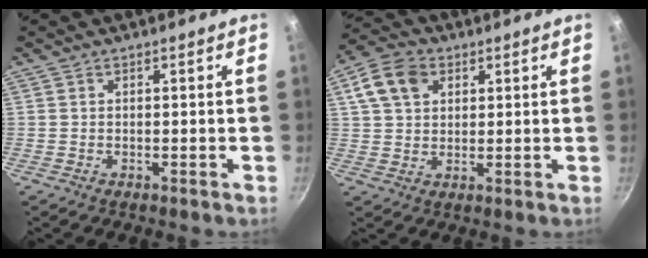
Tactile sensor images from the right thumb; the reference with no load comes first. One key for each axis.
{"total": 9.0, "fx": 3.4, "fy": 6.5, "fz": 5.2, "tx": -0.085, "ty": 0.005, "tz": 0.053}